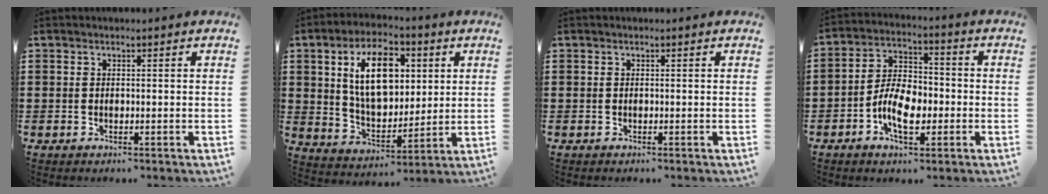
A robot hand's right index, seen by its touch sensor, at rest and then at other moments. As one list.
[{"total": 12.5, "force": [3.7, 7.0, 9.7], "torque": [-0.183, 0.013, 0.062]}, {"total": 0.0}, {"total": 7.6, "force": [-2.6, 4.2, 5.7], "torque": [-0.120, 0.003, -0.055]}]